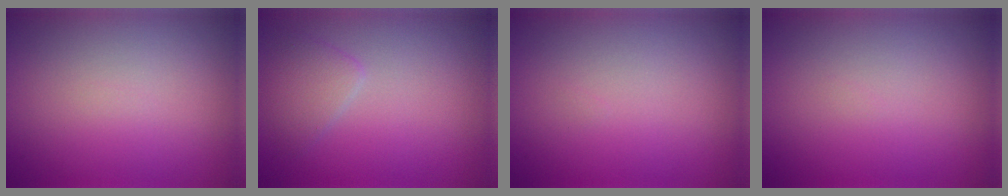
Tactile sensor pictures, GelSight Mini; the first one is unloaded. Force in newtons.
{"total": 2.0, "press": 2.0, "slide": 0.1}
{"total": 0.0}
{"total": 0.0}